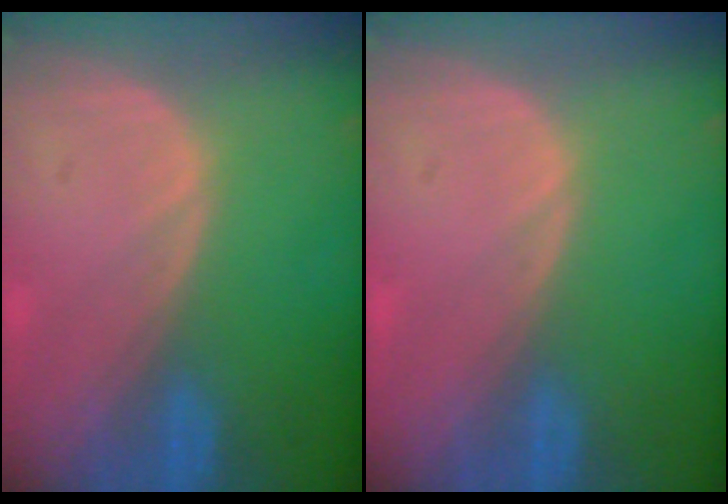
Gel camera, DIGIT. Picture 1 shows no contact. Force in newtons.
{"total": 0.0}